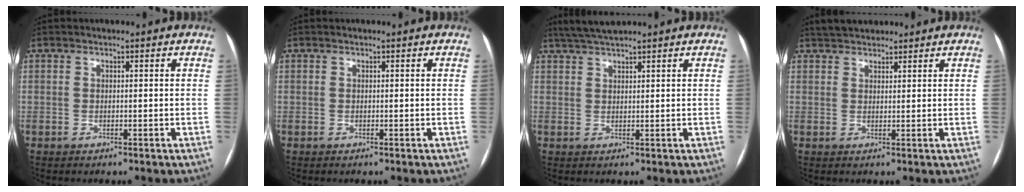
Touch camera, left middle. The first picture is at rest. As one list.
[{"total": 0.0}, {"total": 4.3, "force": [3.8, 0.0, 2.0], "torque": [-0.040, 0.022, 0.073]}, {"total": 4.7, "force": [4.1, 1.8, 1.4], "torque": [-0.018, 0.030, 0.069]}]